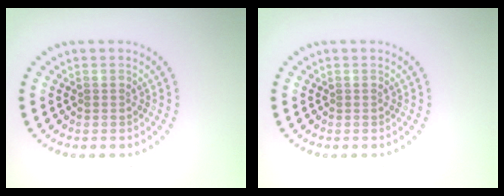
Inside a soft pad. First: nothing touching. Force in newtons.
{"total": 0.0}